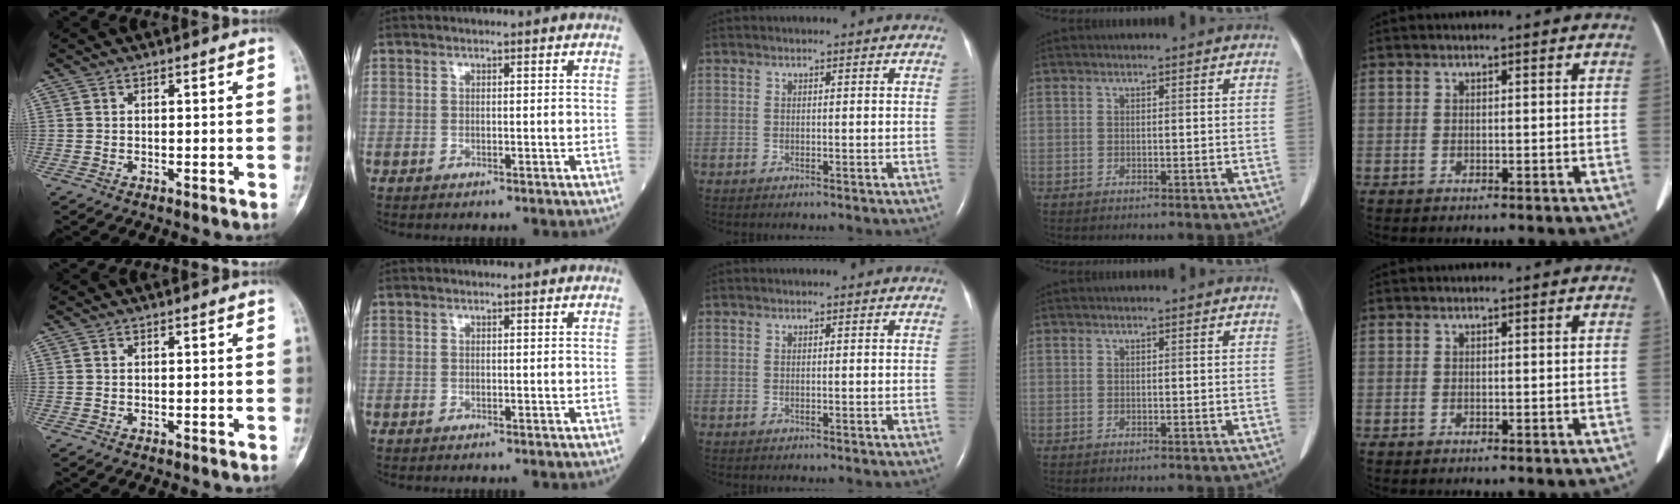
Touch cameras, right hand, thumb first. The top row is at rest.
{}